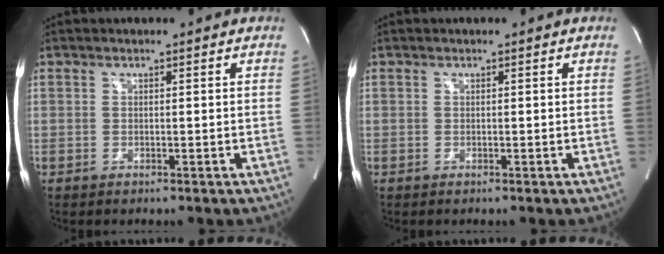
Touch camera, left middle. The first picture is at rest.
{"total": 0.0}